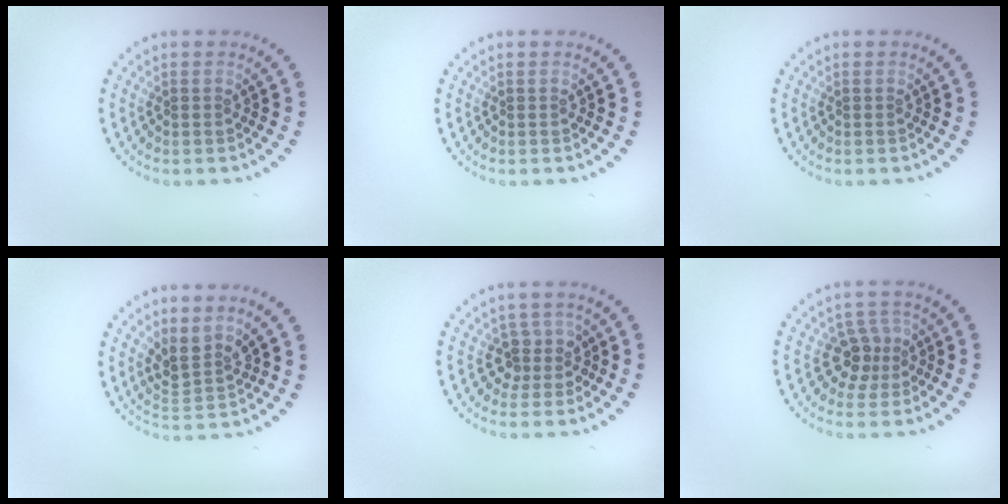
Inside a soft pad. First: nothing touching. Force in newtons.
{"total": 0.0}
{"total": 0.0}
{"total": 2.6, "press": 1.9, "slide": 1.8}
{"total": 2.2, "press": 1.7, "slide": 1.4}
{"total": 2.9, "press": 2.5, "slide": 1.4}